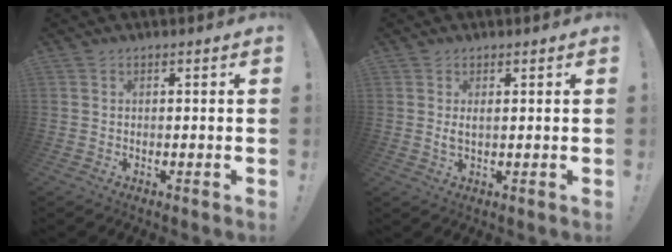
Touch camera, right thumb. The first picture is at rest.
{"total": 1.8, "force": [0.5, 0.5, 1.6], "torque": [-0.026, -0.003, 0.007]}